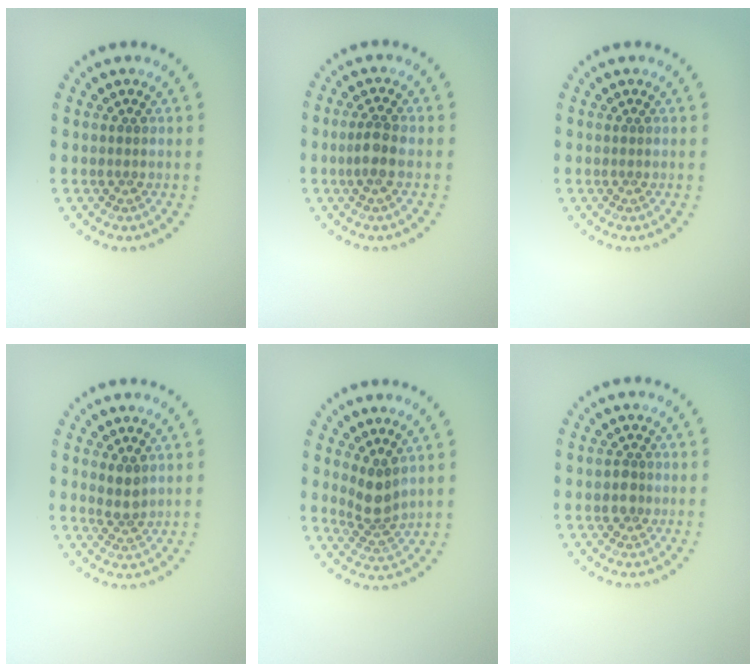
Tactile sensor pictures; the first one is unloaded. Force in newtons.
{"total": 2.0, "press": 1.9, "slide": 0.8}
{"total": 0.0}
{"total": 1.8, "press": 1.5, "slide": 1.0}
{"total": 2.8, "press": 2.2, "slide": 1.8}
{"total": 1.4, "press": 1.3, "slide": 0.7}